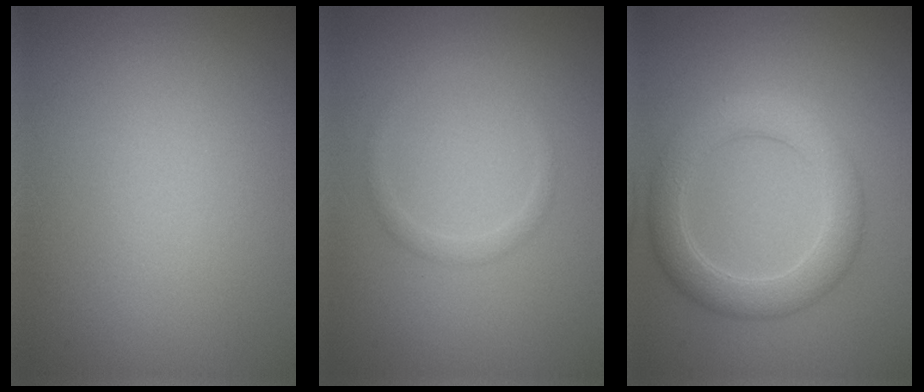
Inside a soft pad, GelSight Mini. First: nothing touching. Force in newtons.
{"total": 1.0, "press": 1.0, "slide": 0.0}
{"total": 4.5, "press": 4.5, "slide": 0.0}